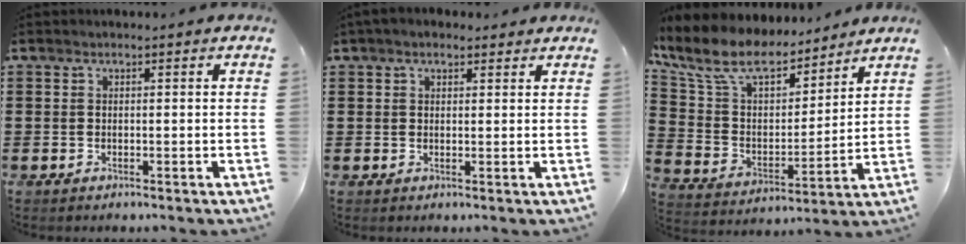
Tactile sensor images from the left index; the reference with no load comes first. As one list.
[{"total": 2.2, "force": [1.6, 1.1, 1.0], "torque": [-0.024, 0.010, 0.030]}, {"total": 11.1, "force": [9.0, 4.0, 5.0], "torque": [-0.140, -0.045, 0.159]}]